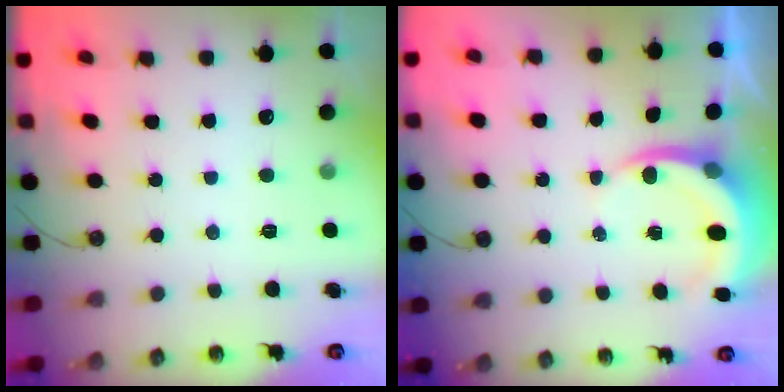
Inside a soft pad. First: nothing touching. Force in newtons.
{"total": 4.6, "press": 4.6, "slide": 0.2}